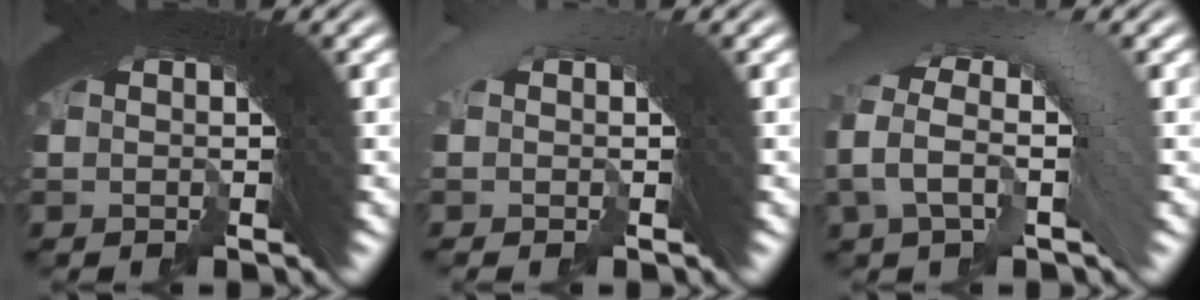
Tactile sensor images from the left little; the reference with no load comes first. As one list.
[{"total": 0.7, "force": [-0.5, -0.4, 0.1], "torque": [0.011, 0.018, -0.014]}, {"total": 4.5, "force": [0.2, 2.6, 3.6], "torque": [-0.060, 0.023, -0.004]}]